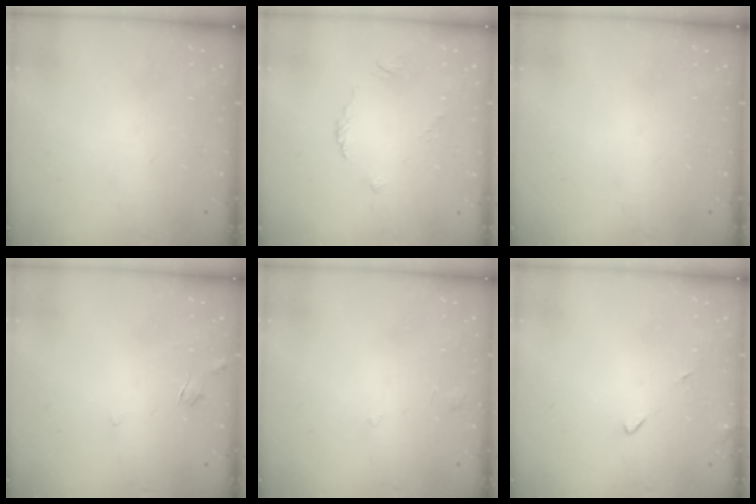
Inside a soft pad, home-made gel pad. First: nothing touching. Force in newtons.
{"total": 2.7, "press": 2.6, "slide": 0.6}
{"total": 0.0}
{"total": 3.9, "press": 3.9, "slide": 0.3}
{"total": 2.9, "press": 2.9, "slide": 0.2}
{"total": 4.6, "press": 4.6, "slide": 0.7}